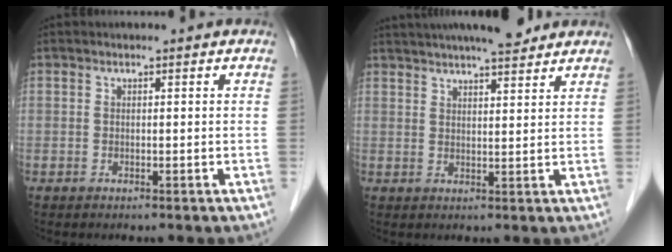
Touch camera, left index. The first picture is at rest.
{"total": 12.1, "force": [10.5, 1.6, 5.9], "torque": [-0.094, 0.023, 0.151]}